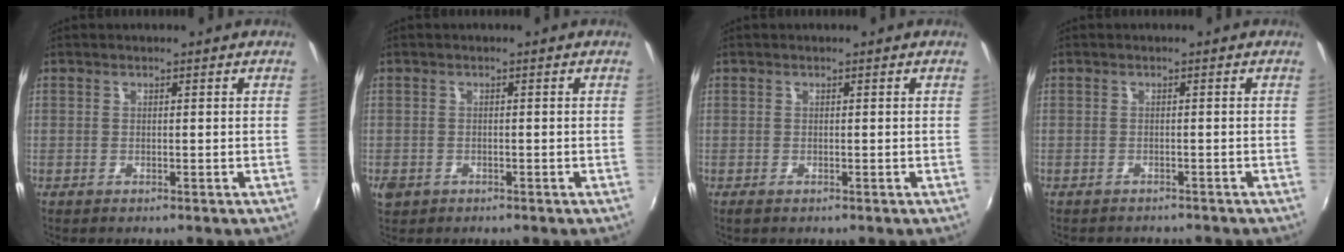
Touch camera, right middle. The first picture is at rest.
{"total": 3.0, "force": [-1.4, 2.2, 1.5], "torque": [-0.035, -0.005, -0.023]}
{"total": 0.5, "force": [-0.3, 0.3, 0.3], "torque": [-0.007, -0.003, -0.006]}
{"total": 2.9, "force": [-2.7, 0.9, 0.7], "torque": [-0.019, -0.013, -0.040]}